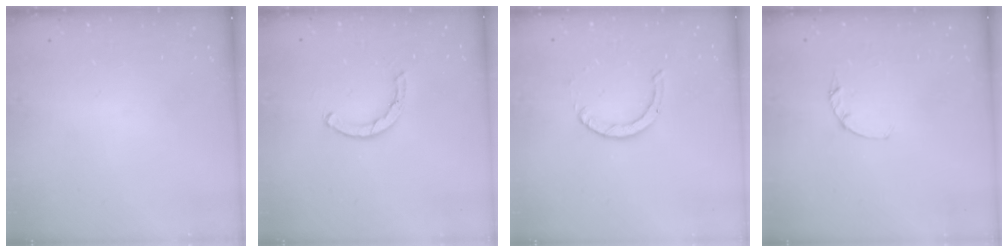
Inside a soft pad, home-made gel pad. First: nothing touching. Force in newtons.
{"total": 2.5, "press": 2.5, "slide": 0.1}
{"total": 2.0, "press": 2.0, "slide": 0.2}
{"total": 1.2, "press": 1.1, "slide": 0.3}